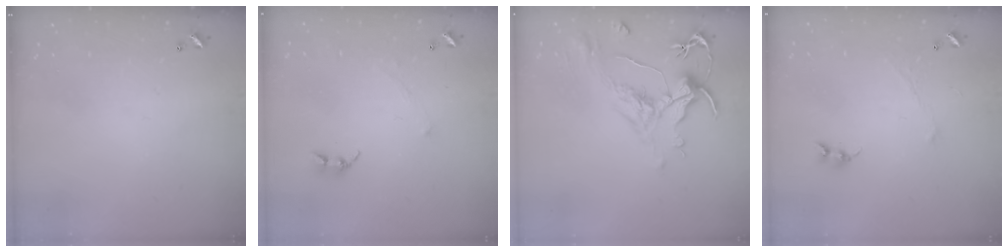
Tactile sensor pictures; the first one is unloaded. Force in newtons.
{"total": 0.7, "press": 0.6, "slide": 0.4}
{"total": 1.6, "press": 0.8, "slide": 1.4}
{"total": 0.0}